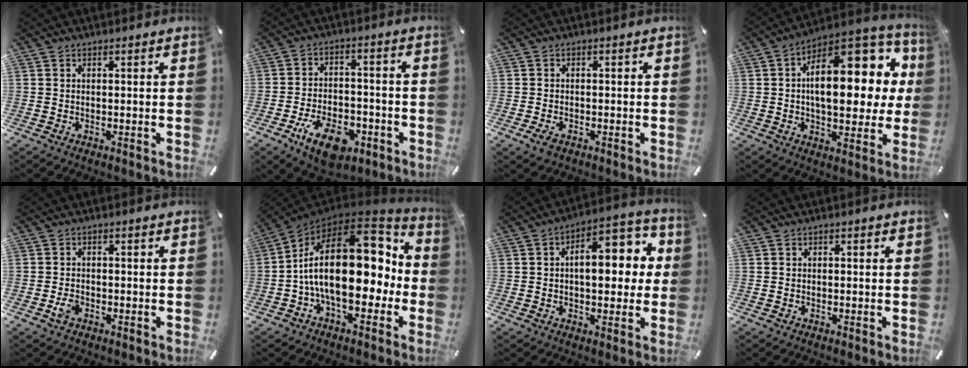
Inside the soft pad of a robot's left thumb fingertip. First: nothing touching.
{"total": 12.2, "force": [-6.3, 6.6, 8.0], "torque": [-0.141, 0.029, -0.109]}
{"total": 2.3, "force": [-1.2, 1.4, 1.4], "torque": [-0.031, 0.002, -0.024]}
{"total": 22.4, "force": [5.3, 11.8, 18.2], "torque": [-0.256, -0.037, 0.086]}
{"total": 2.4, "force": [-1.2, 1.6, 1.3], "torque": [-0.022, 0.006, -0.022]}
{"total": 27.3, "force": [1.7, 14.2, 23.2], "torque": [-0.402, -0.022, 0.038]}
{"total": 13.1, "force": [1.9, 7.3, 10.7], "torque": [-0.133, -0.012, 0.028]}
{"total": 0.5, "force": [-0.3, 0.3, 0.2], "torque": [-0.004, 0.000, -0.006]}